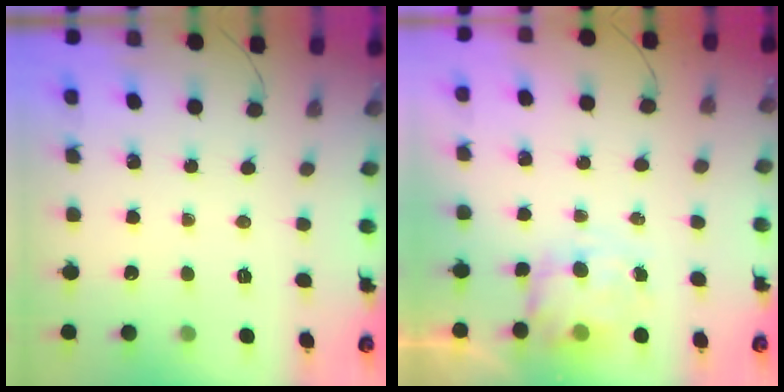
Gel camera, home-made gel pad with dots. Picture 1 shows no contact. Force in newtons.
{"total": 5.1, "press": 5.0, "slide": 1.3}